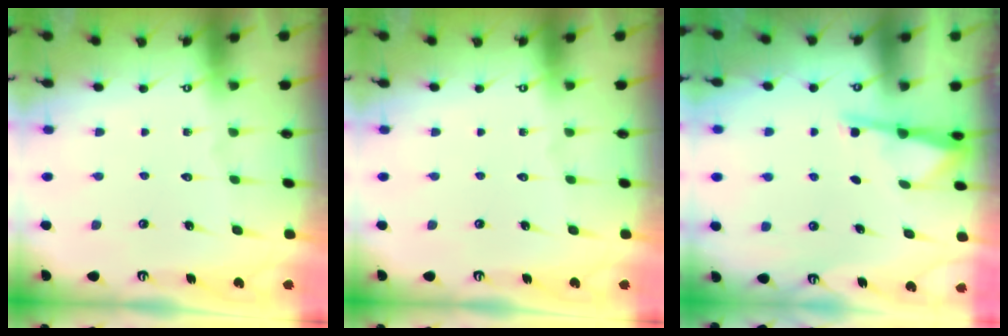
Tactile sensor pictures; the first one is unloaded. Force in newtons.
{"total": 0.0}
{"total": 2.8, "press": 2.8, "slide": 0.5}